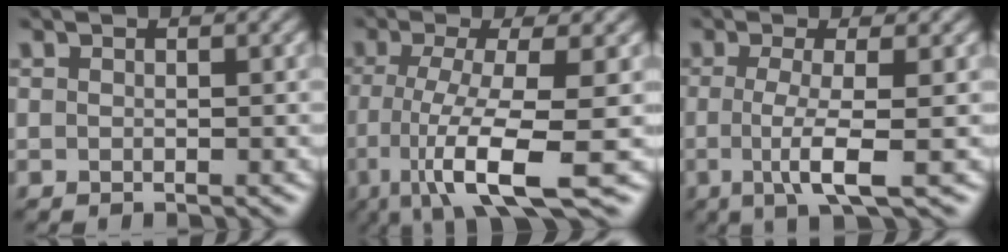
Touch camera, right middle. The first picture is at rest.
{"total": 8.5, "force": [-2.8, 1.8, 7.8], "torque": [-0.133, -0.007, -0.053]}
{"total": 4.5, "force": [-0.6, 1.0, 4.3], "torque": [-0.080, -0.011, -0.013]}